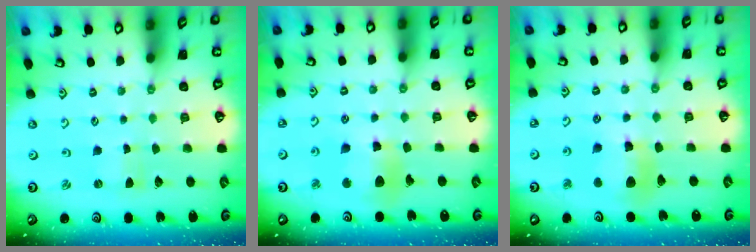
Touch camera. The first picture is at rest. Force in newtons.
{"total": 10.4, "press": 10.3, "slide": 1.2}
{"total": 10.6, "press": 10.5, "slide": 1.3}